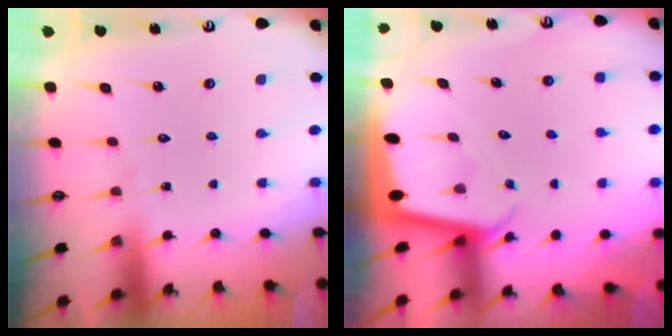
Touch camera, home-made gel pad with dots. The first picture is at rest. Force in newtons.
{"total": 2.2, "press": 2.2, "slide": 0.1}